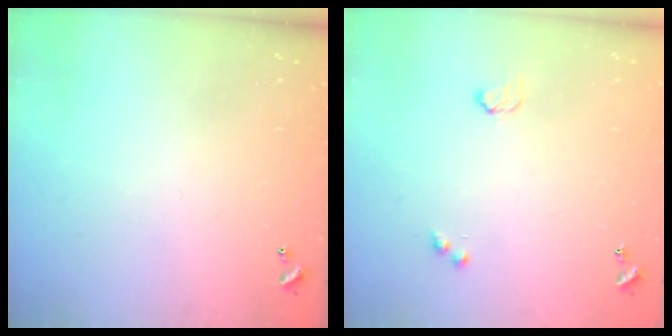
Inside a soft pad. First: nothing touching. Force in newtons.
{"total": 2.9, "press": 2.9, "slide": 0.5}